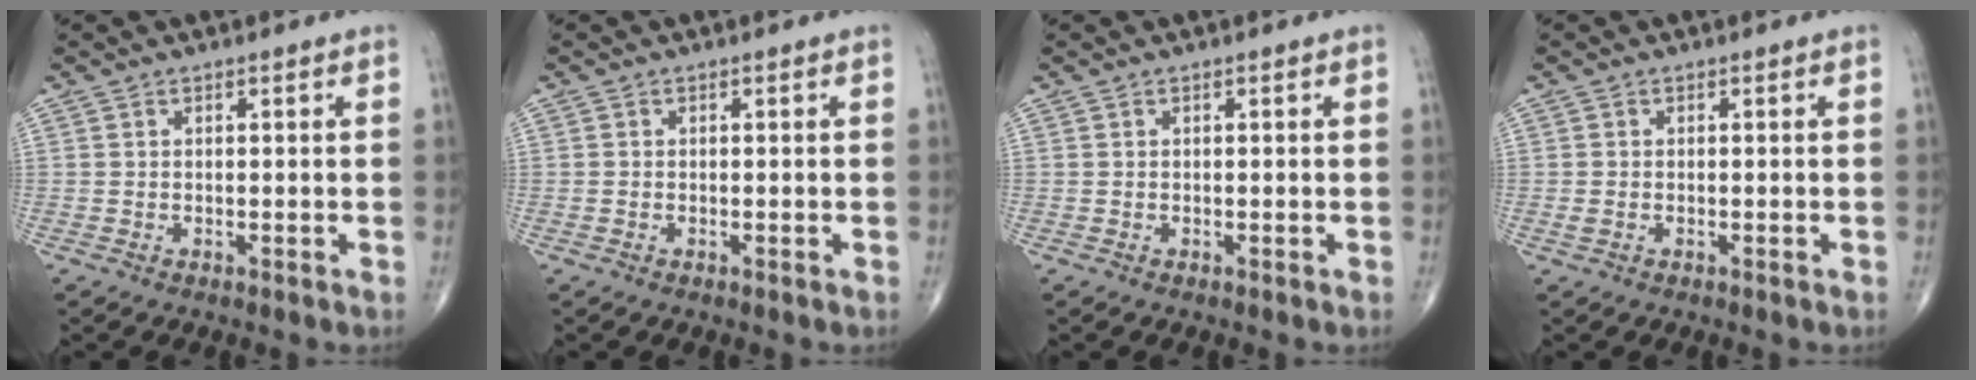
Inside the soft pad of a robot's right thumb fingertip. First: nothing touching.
{"total": 0.0}
{"total": 0.0}
{"total": 1.0, "force": [-0.3, 0.7, 0.7], "torque": [-0.020, 0.003, -0.004]}